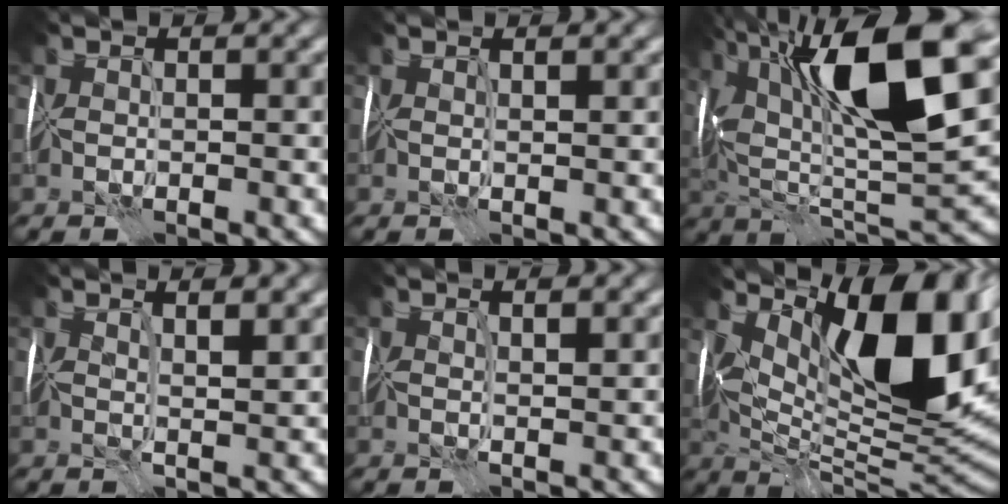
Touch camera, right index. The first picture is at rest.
{"total": 1.1, "force": [0.8, 0.0, 0.8], "torque": [-0.009, 0.004, 0.012]}
{"total": 15.3, "force": [5.5, 5.4, 13.3], "torque": [-0.236, 0.012, 0.088]}
{"total": 3.7, "force": [2.2, 1.0, 2.8], "torque": [-0.032, 0.012, 0.019]}
{"total": 1.8, "force": [1.2, 0.1, 1.3], "torque": [-0.015, 0.003, 0.018]}
{"total": 14.6, "force": [4.5, 6.4, 12.3], "torque": [-0.172, 0.002, 0.074]}